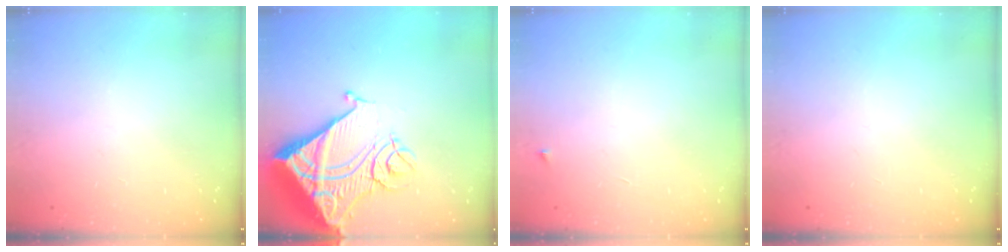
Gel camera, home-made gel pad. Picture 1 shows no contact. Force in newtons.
{"total": 20.9, "press": 20.7, "slide": 2.6}
{"total": 2.5, "press": 2.4, "slide": 0.4}
{"total": 0.0}